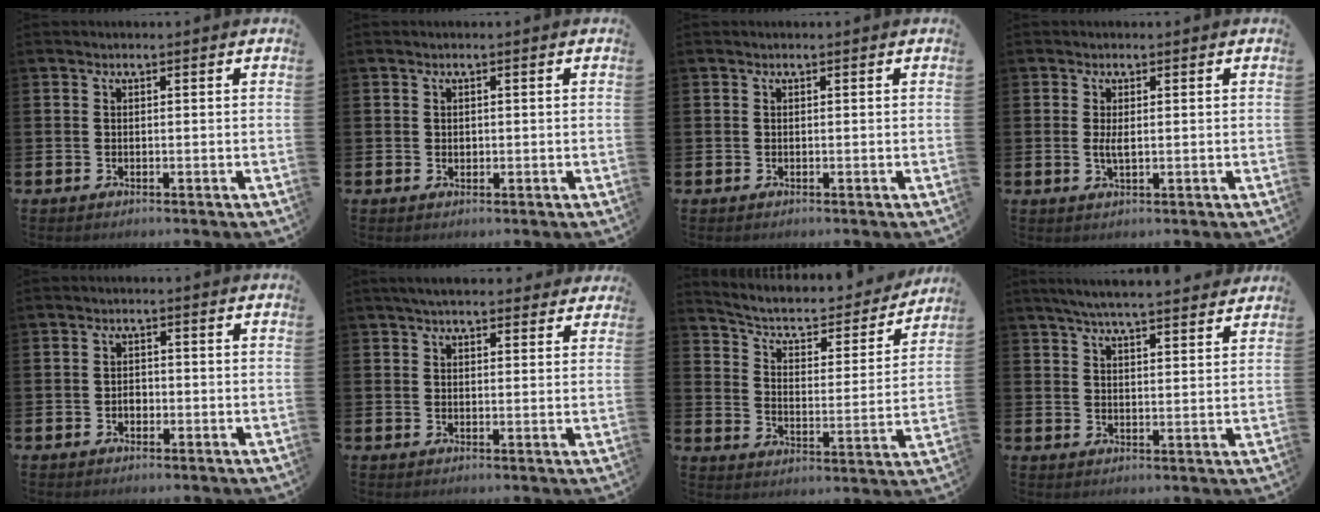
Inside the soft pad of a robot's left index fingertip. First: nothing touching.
{"total": 0.8, "force": [0.4, 0.6, 0.2], "torque": [0.007, -0.001, 0.003]}
{"total": 0.0}
{"total": 1.8, "force": [0.2, 0.6, 1.7], "torque": [-0.019, -0.004, -0.001]}
{"total": 1.6, "force": [-0.5, 1.2, 0.9], "torque": [-0.004, -0.001, -0.014]}
{"total": 3.9, "force": [3.5, 1.0, 1.3], "torque": [-0.030, -0.008, 0.065]}
{"total": 6.0, "force": [5.2, 2.1, 2.1], "torque": [-0.063, -0.041, 0.080]}
{"total": 5.6, "force": [5.4, 0.0, 1.5], "torque": [-0.035, -0.026, 0.096]}